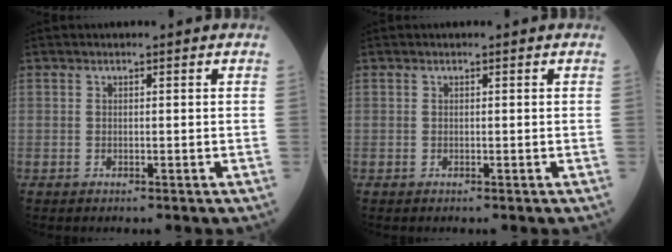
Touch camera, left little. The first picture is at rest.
{"total": 0.0}